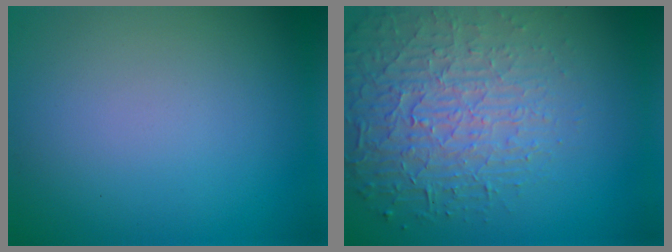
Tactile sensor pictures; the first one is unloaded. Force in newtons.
{"total": 5.9, "press": 4.7, "slide": 3.5}